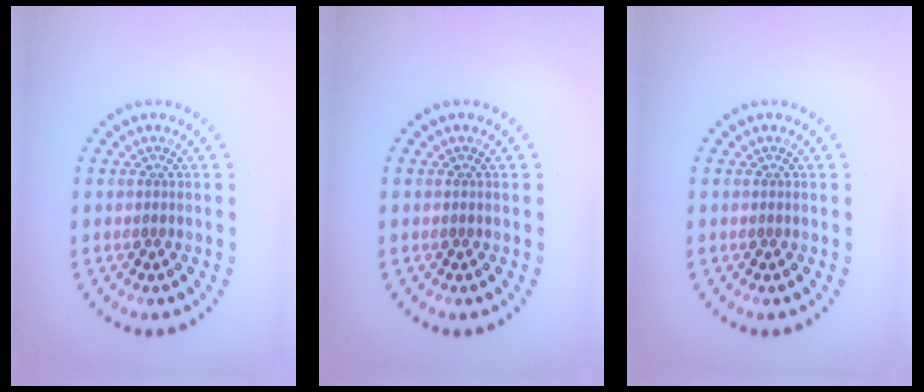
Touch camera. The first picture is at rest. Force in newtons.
{"total": 0.0}
{"total": 0.0}